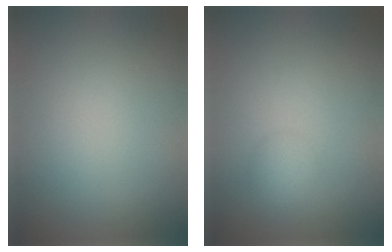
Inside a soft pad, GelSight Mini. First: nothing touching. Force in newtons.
{"total": 1.5, "press": 1.5, "slide": 0.0}